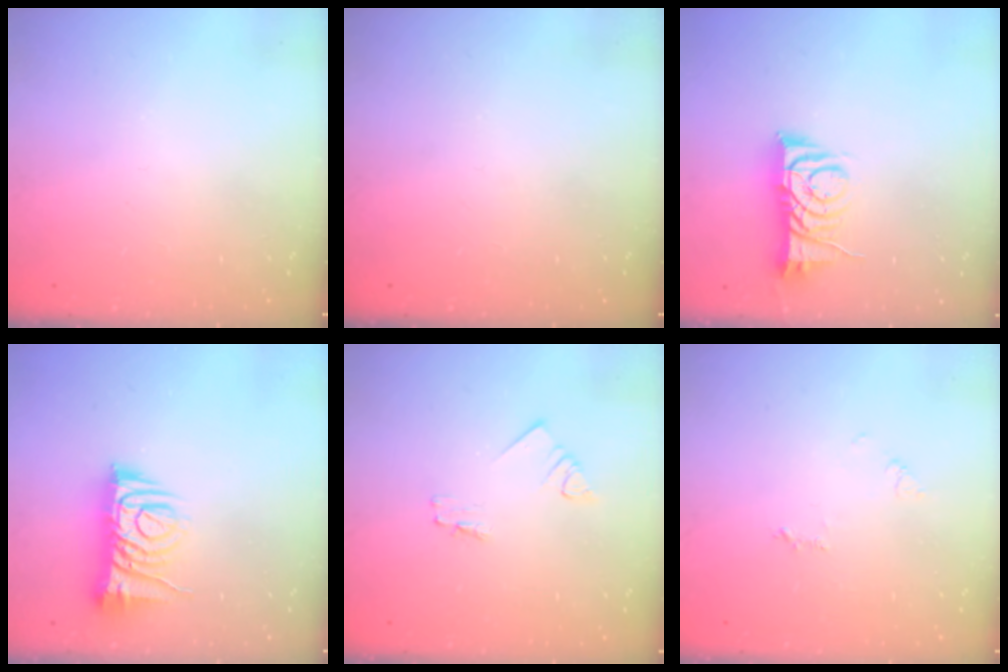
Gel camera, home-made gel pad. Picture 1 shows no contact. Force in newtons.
{"total": 0.0}
{"total": 8.3, "press": 8.3, "slide": 0.6}
{"total": 9.0, "press": 8.9, "slide": 1.4}
{"total": 1.2, "press": 1.2, "slide": 0.0}
{"total": 4.1, "press": 4.0, "slide": 0.4}